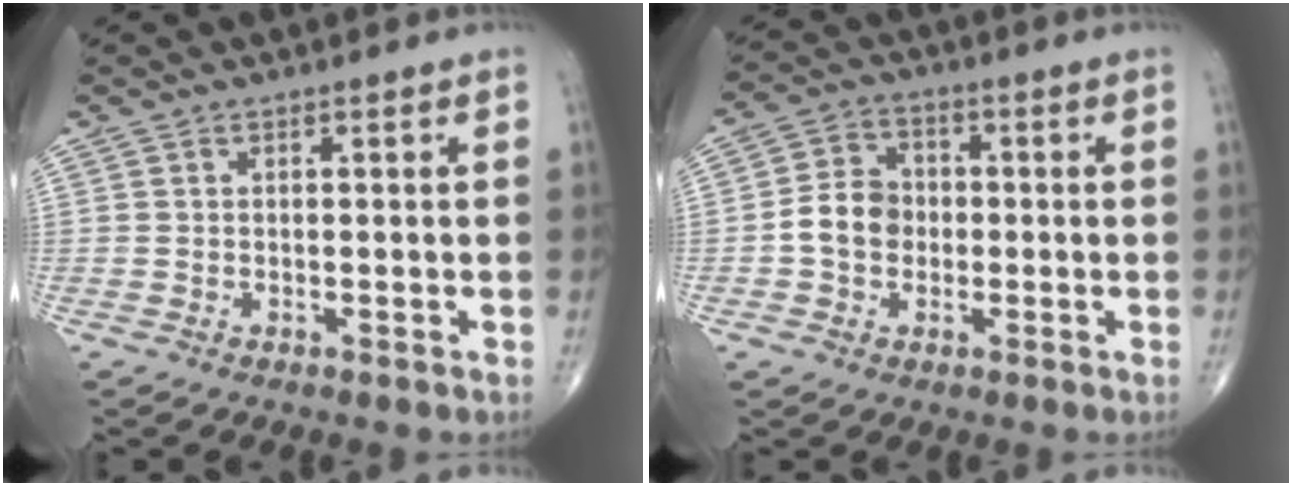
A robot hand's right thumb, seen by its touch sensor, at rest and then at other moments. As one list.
[{"total": 7.2, "force": [-1.0, 5.8, 4.0], "torque": [-0.055, 0.021, -0.029]}]